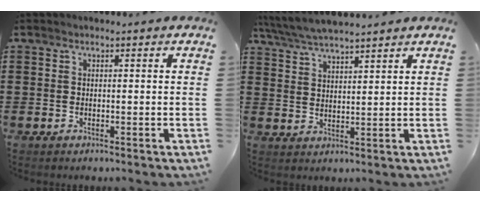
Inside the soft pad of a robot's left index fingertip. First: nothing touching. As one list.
[{"total": 4.6, "force": [4.3, 0.4, 1.5], "torque": [-0.044, -0.014, 0.077]}]